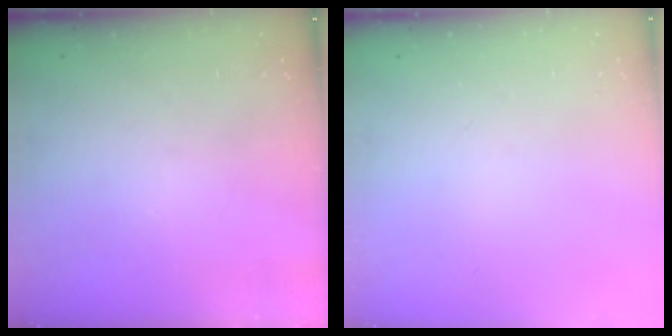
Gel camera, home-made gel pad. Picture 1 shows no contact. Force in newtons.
{"total": 0.0}